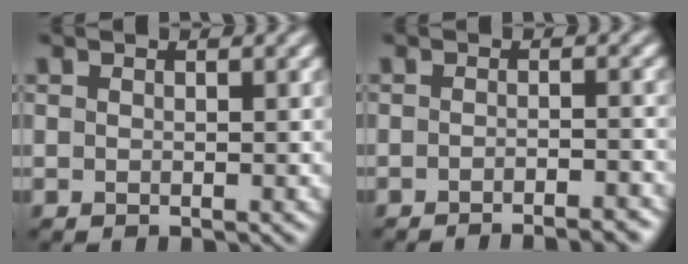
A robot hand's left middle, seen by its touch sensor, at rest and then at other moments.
{"total": 4.3, "force": [-3.3, 0.9, 2.6], "torque": [-0.020, 0.012, -0.035]}